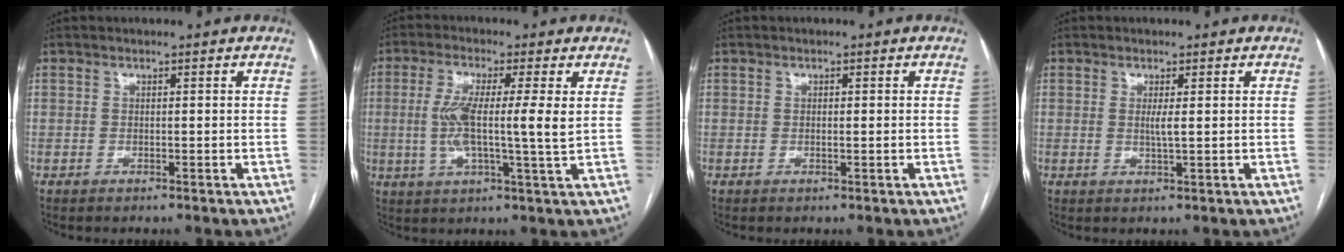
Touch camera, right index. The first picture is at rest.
{"total": 9.0, "force": [0.9, 0.3, 9.0], "torque": [-0.177, 0.001, 0.009]}
{"total": 0.6, "force": [0.0, 0.1, 0.6], "torque": [-0.013, -0.001, 0.000]}
{"total": 1.7, "force": [0.3, 0.0, 1.7], "torque": [-0.035, -0.002, 0.006]}